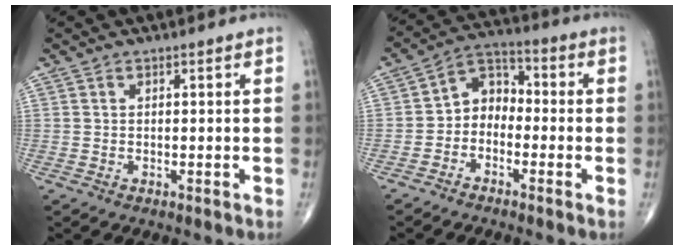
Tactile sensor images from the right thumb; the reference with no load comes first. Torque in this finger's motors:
{"motor_torque": [-0.66, 0.20, 0.14, -0.10, 0.01]}